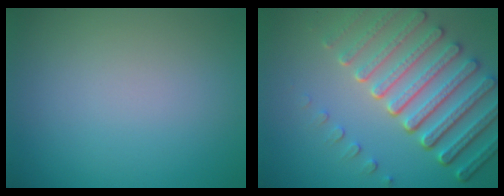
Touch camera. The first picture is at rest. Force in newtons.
{"total": 7.7, "press": 5.8, "slide": 5.0}